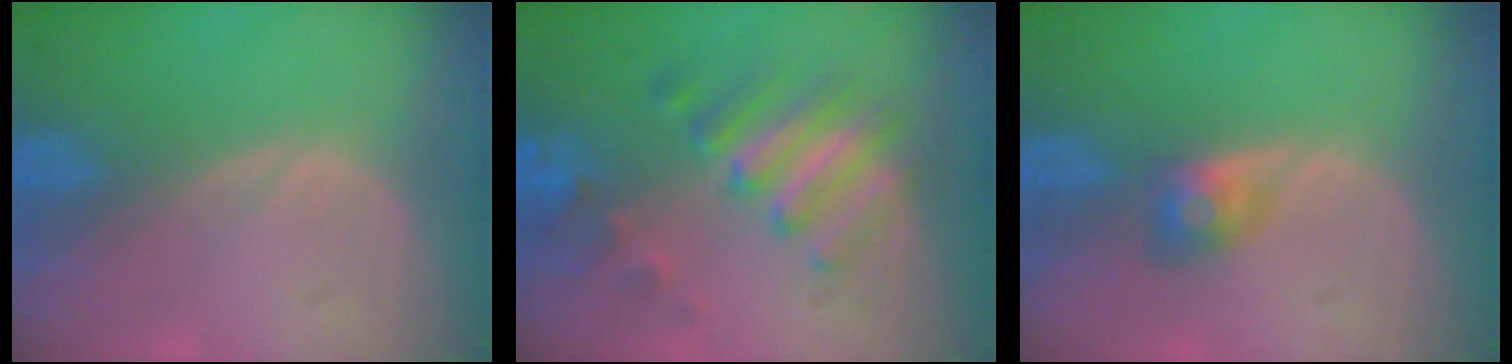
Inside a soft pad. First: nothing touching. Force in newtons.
{"total": 6.5, "press": 6.5, "slide": 0.8}
{"total": 2.9, "press": 2.7, "slide": 1.2}